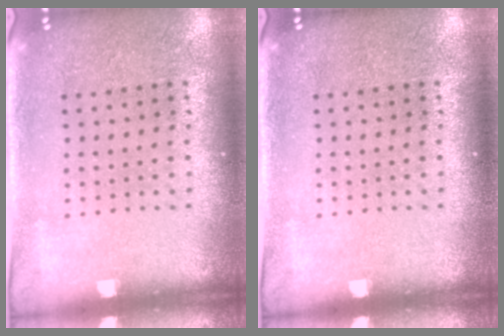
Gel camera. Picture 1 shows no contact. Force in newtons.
{"total": 0.0}